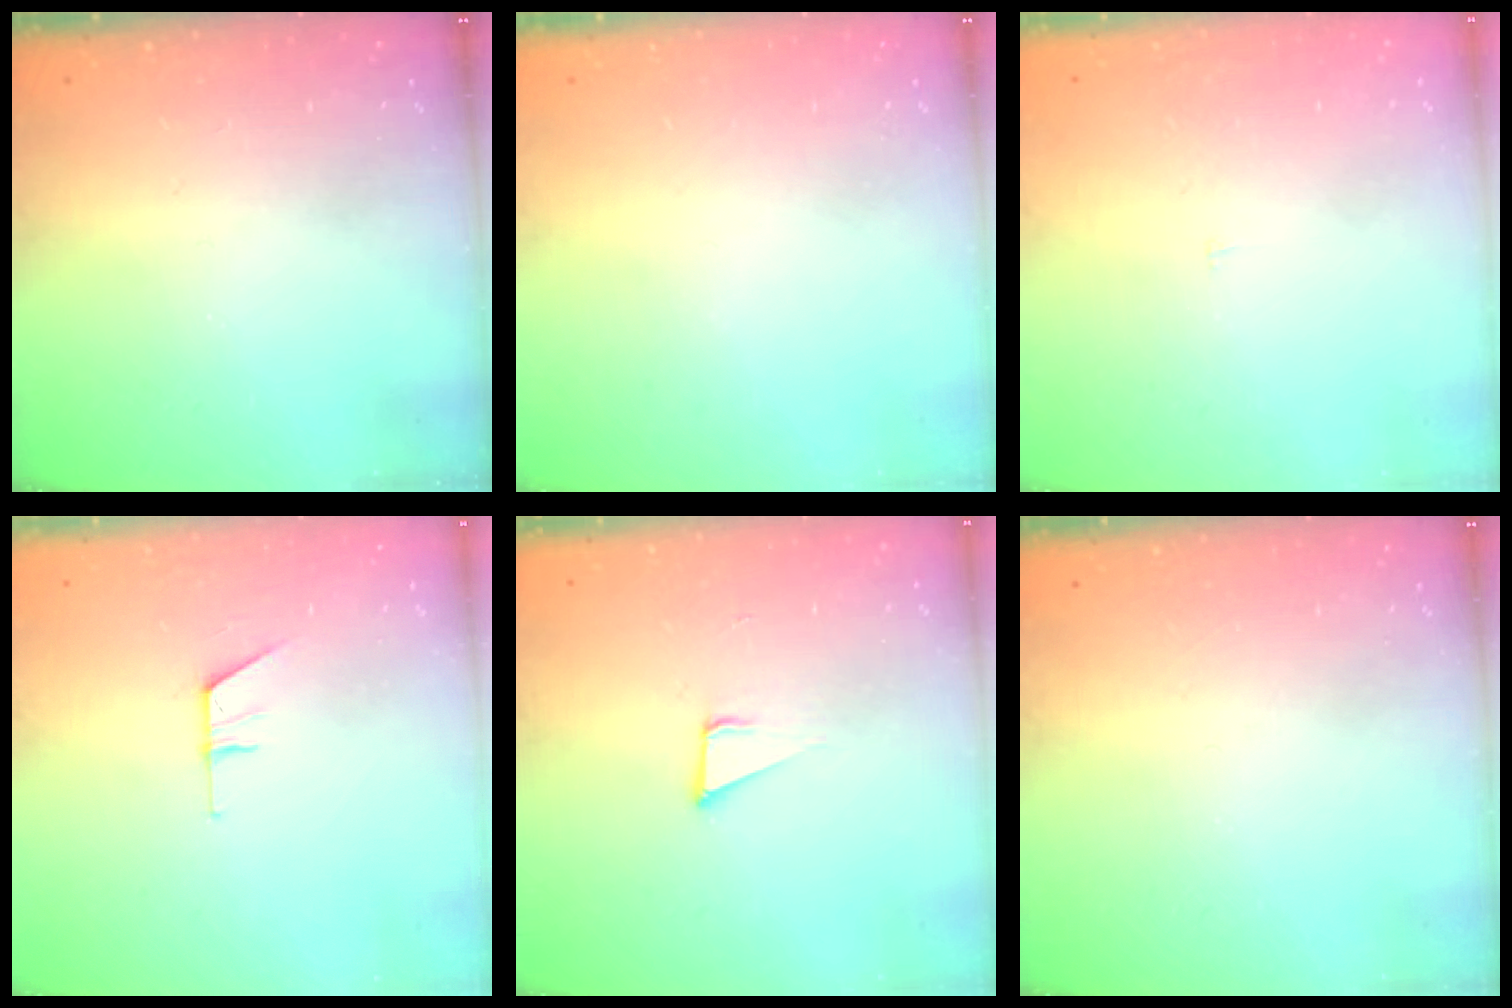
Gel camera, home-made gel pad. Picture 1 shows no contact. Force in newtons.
{"total": 0.0}
{"total": 1.8, "press": 1.8, "slide": 0.1}
{"total": 5.4, "press": 5.4, "slide": 0.5}
{"total": 3.7, "press": 3.1, "slide": 2.1}
{"total": 0.0}